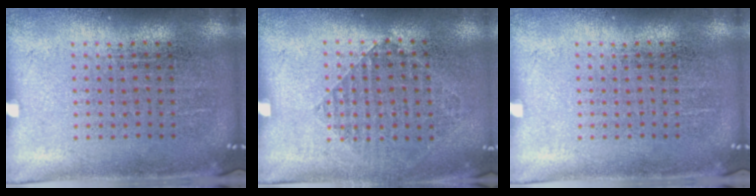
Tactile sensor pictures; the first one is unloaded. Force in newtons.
{"total": 0.9, "press": 0.8, "slide": 0.3}
{"total": 0.0}